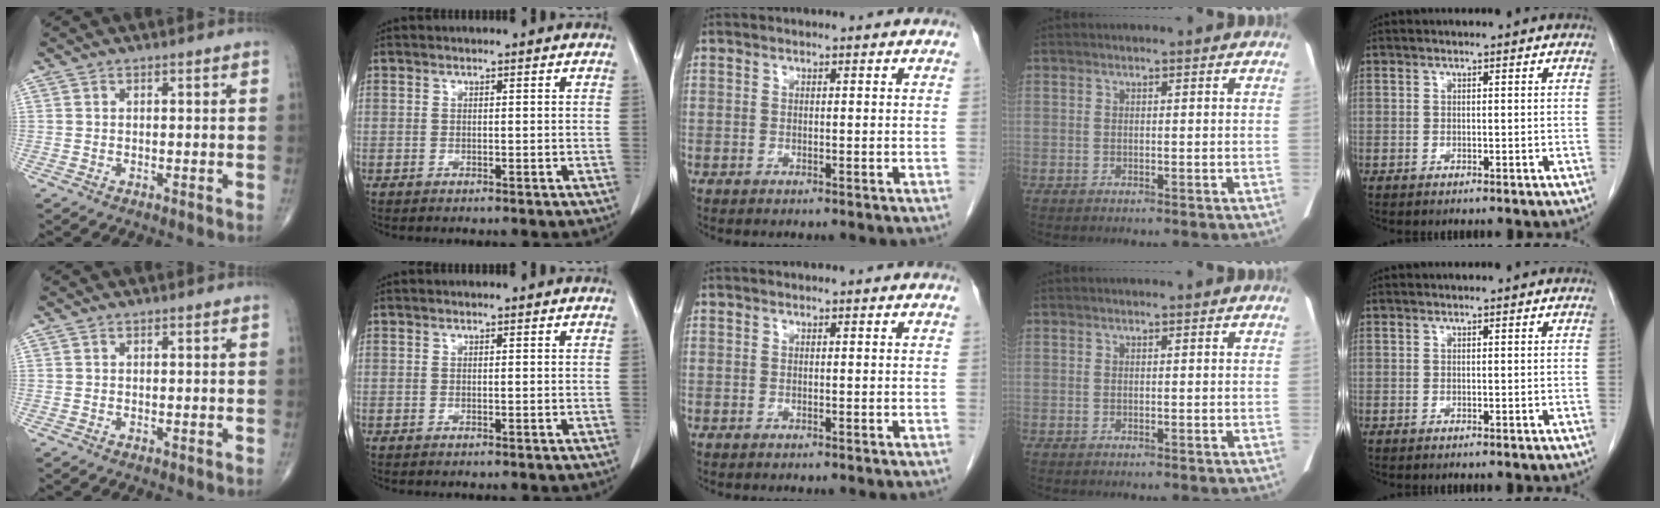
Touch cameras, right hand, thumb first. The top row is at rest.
{}